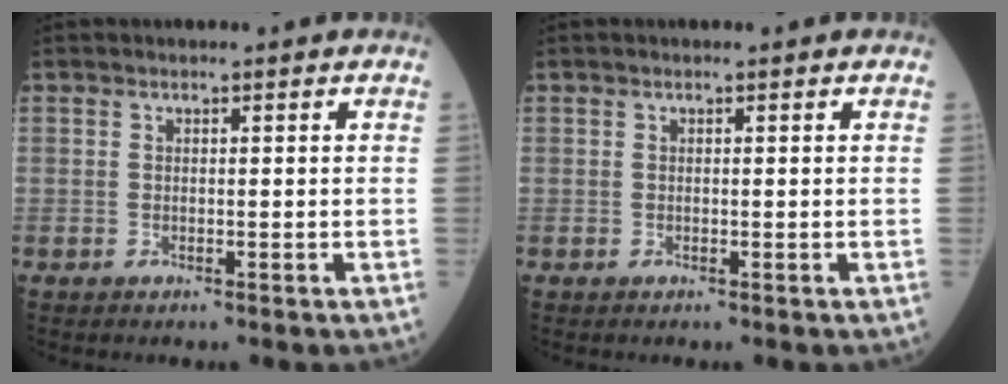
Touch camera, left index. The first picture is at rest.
{"total": 0.0}